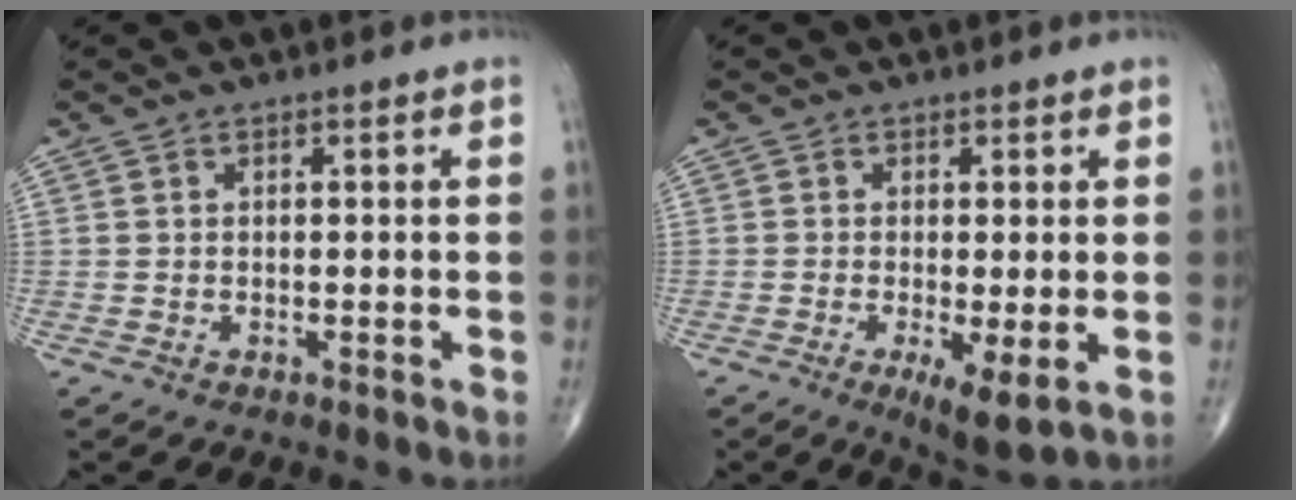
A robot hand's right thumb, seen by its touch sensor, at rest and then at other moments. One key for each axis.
{"total": 5.9, "fx": -1.4, "fy": 1.5, "fz": 5.5, "tx": -0.095, "ty": -0.020, "tz": -0.024}